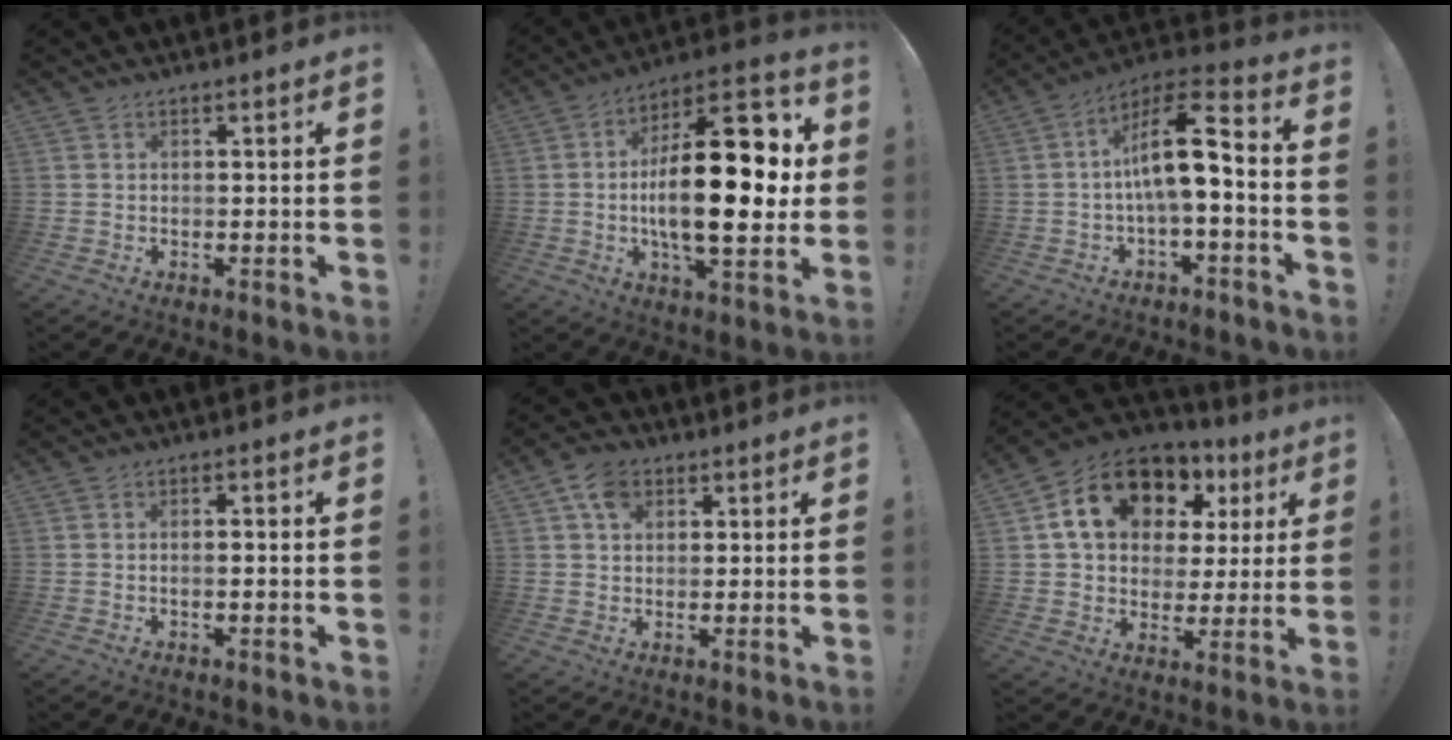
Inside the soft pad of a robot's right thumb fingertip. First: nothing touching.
{"total": 25.8, "force": [0.1, 10.7, 23.5], "torque": [-0.388, -0.004, -0.001]}
{"total": 14.1, "force": [-0.3, 4.6, 13.3], "torque": [-0.211, 0.008, -0.008]}
{"total": 1.3, "force": [-0.6, 0.0, 1.2], "torque": [-0.014, -0.002, -0.013]}
{"total": 7.4, "force": [3.4, 5.3, 3.9], "torque": [-0.055, -0.006, 0.064]}
{"total": 17.8, "force": [8.3, 12.1, 10.0], "torque": [-0.157, -0.031, 0.160]}